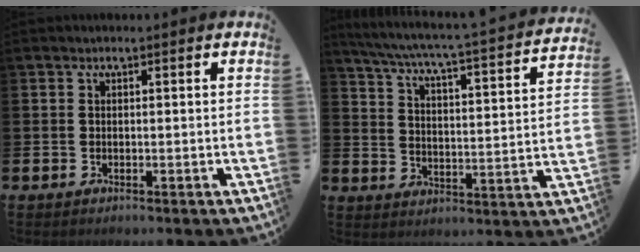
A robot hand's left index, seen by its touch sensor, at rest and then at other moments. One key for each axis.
{"total": 5.1, "fx": 4.4, "fy": 0.3, "fz": 2.6, "tx": -0.070, "ty": -0.044, "tz": 0.065}